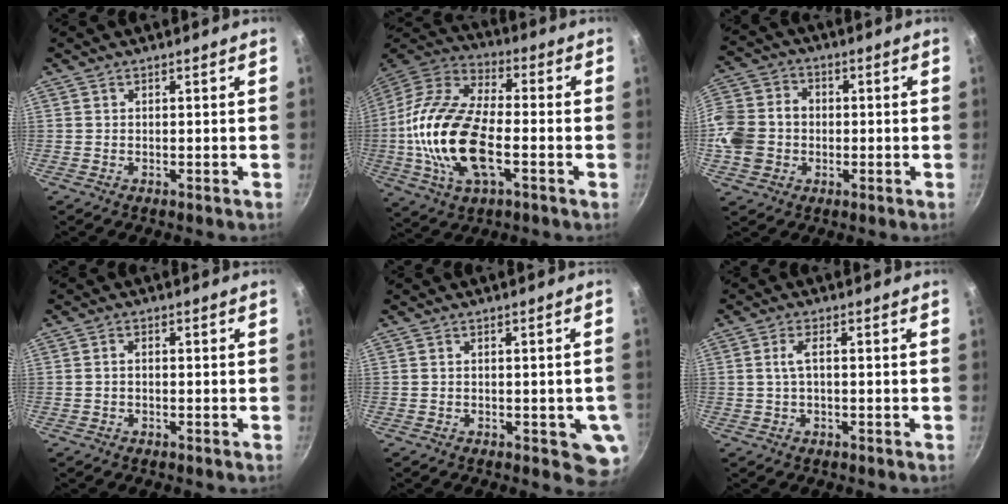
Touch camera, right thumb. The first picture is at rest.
{"total": 21.2, "force": [-3.5, 10.2, 18.2], "torque": [-0.351, 0.029, -0.080]}
{"total": 13.2, "force": [-1.4, 11.1, 6.9], "torque": [-0.133, 0.028, -0.038]}
{"total": 1.4, "force": [-0.3, 0.9, 1.0], "torque": [-0.019, 0.011, -0.006]}
{"total": 5.8, "force": [-1.3, 2.7, 5.0], "torque": [-0.034, 0.004, -0.013]}
{"total": 2.9, "force": [0.0, 1.1, 2.7], "torque": [-0.062, 0.010, 0.000]}